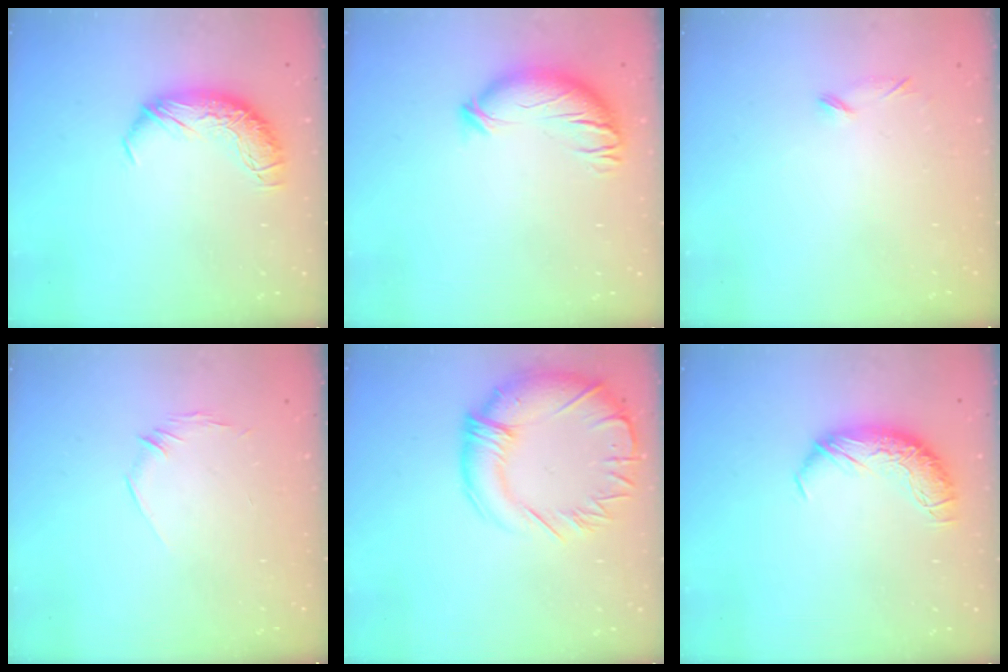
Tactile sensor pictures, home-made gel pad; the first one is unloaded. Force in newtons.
{"total": 3.7, "press": 2.9, "slide": 2.3}
{"total": 6.7, "press": 6.6, "slide": 1.2}
{"total": 6.2, "press": 6.1, "slide": 1.0}
{"total": 6.8, "press": 6.0, "slide": 3.2}
{"total": 0.0}